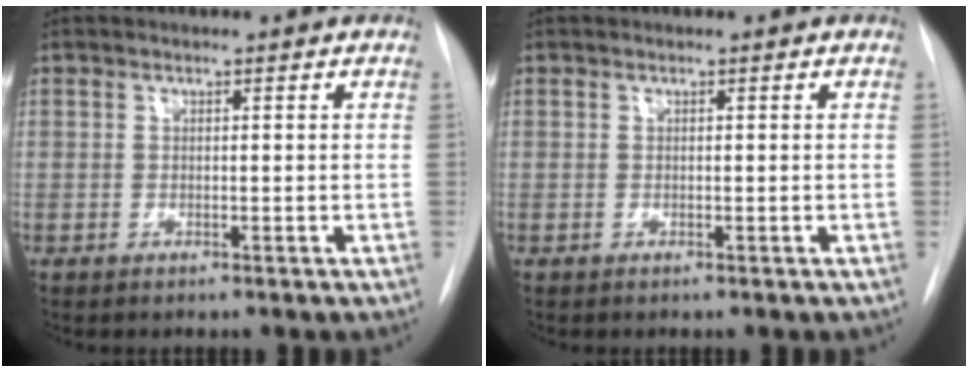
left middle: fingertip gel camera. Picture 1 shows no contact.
{"total": 0.0}